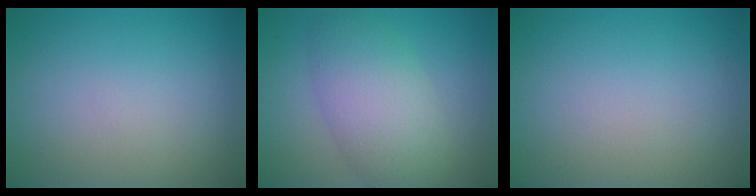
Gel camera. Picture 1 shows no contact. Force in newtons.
{"total": 6.0, "press": 6.0, "slide": 0.2}
{"total": 0.0}